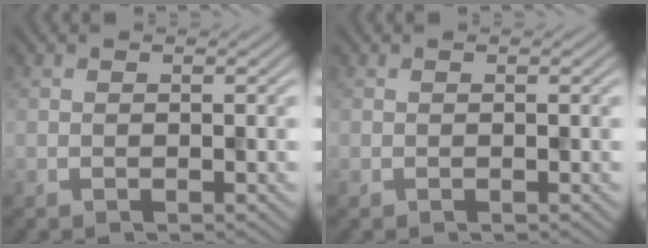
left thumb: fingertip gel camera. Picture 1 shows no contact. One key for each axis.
{"total": 0.0}